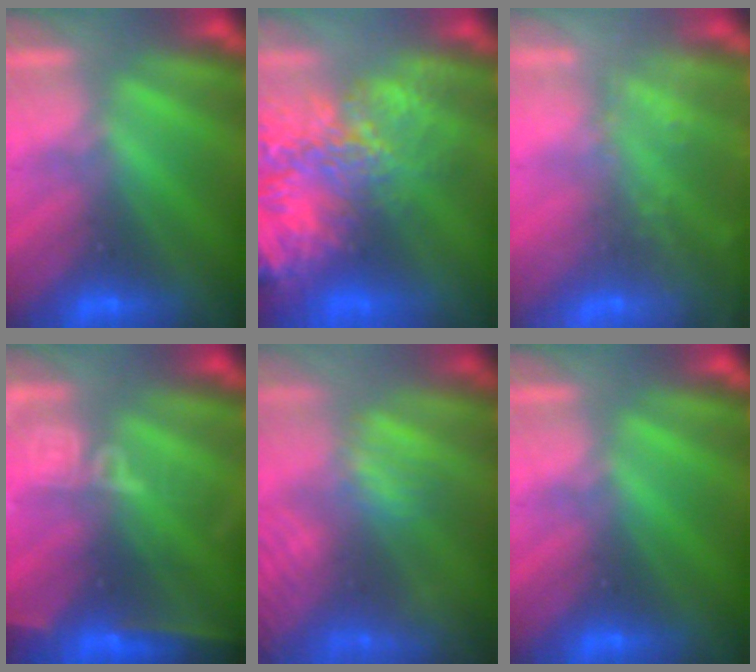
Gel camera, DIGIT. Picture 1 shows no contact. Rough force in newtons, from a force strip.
{"total": 9.1}
{"total": 7.5}
{"total": 6.9}
{"total": 4.8}
{"total": 0.0}